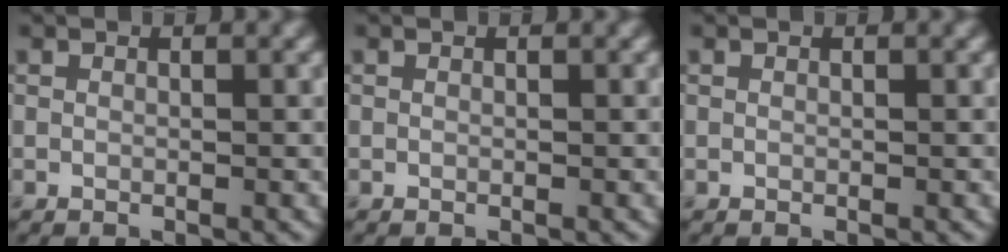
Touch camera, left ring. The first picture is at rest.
{"total": 0.0}
{"total": 0.0}